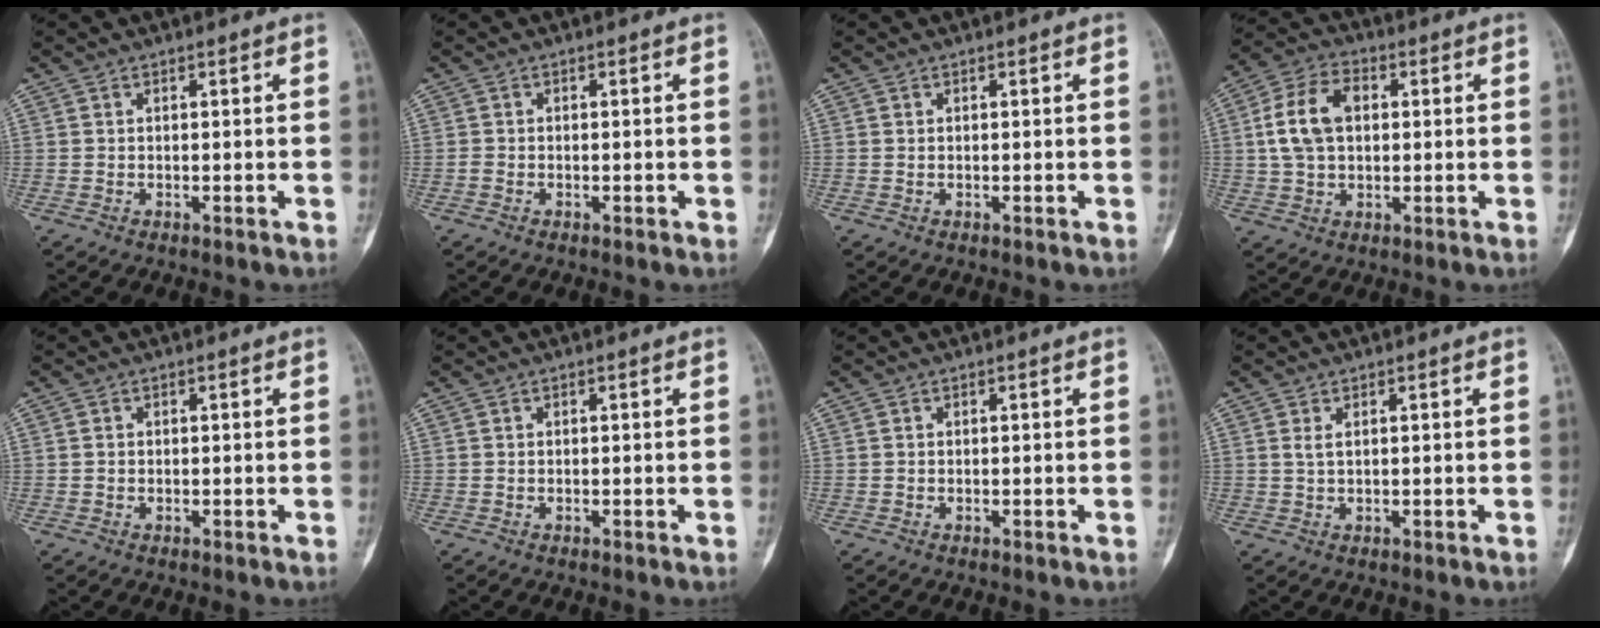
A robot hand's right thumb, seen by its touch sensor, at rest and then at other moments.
{"total": 1.1, "force": [-0.3, 0.8, 0.7], "torque": [-0.002, 0.001, -0.008]}
{"total": 0.0}
{"total": 11.2, "force": [1.6, 7.5, 8.2], "torque": [-0.147, 0.018, 0.026]}
{"total": 0.7, "force": [0.0, 0.7, 0.3], "torque": [0.002, 0.002, 0.000]}
{"total": 0.0}
{"total": 0.0}
{"total": 1.4, "force": [0.6, 0.7, 1.1], "torque": [-0.017, 0.001, 0.015]}